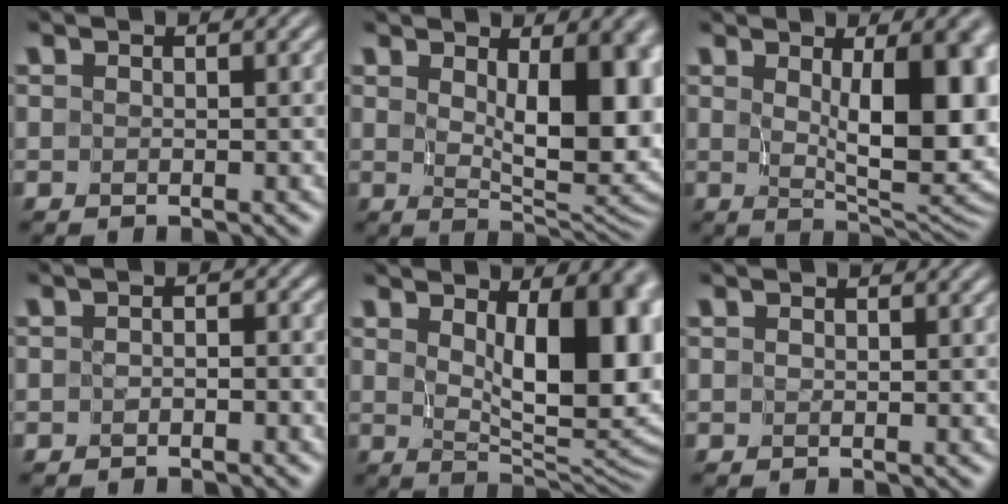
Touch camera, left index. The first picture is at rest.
{"total": 10.7, "force": [1.9, 4.7, 9.5], "torque": [-0.114, -0.005, 0.035]}
{"total": 11.6, "force": [1.8, 4.6, 10.5], "torque": [-0.119, -0.004, 0.032]}
{"total": 1.1, "force": [-0.9, 0.5, 0.3], "torque": [-0.007, -0.004, -0.018]}
{"total": 12.5, "force": [2.9, 5.5, 10.8], "torque": [-0.106, 0.004, 0.040]}
{"total": 0.0}